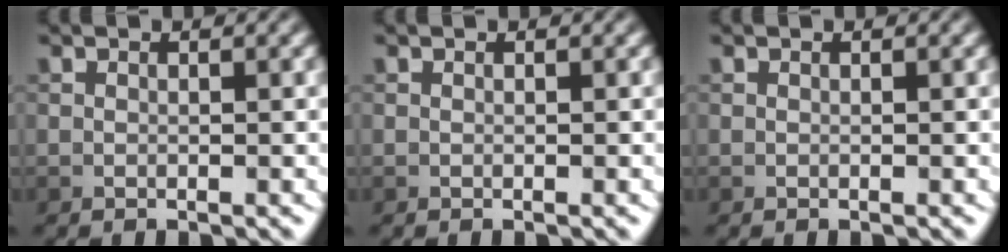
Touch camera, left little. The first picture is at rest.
{"total": 0.0}
{"total": 0.0}